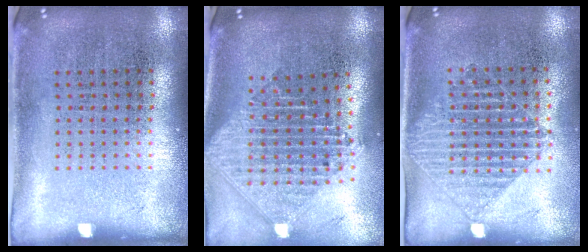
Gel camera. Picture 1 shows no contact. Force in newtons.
{"total": 2.5, "press": 1.9, "slide": 1.5}
{"total": 1.3, "press": 1.1, "slide": 0.6}